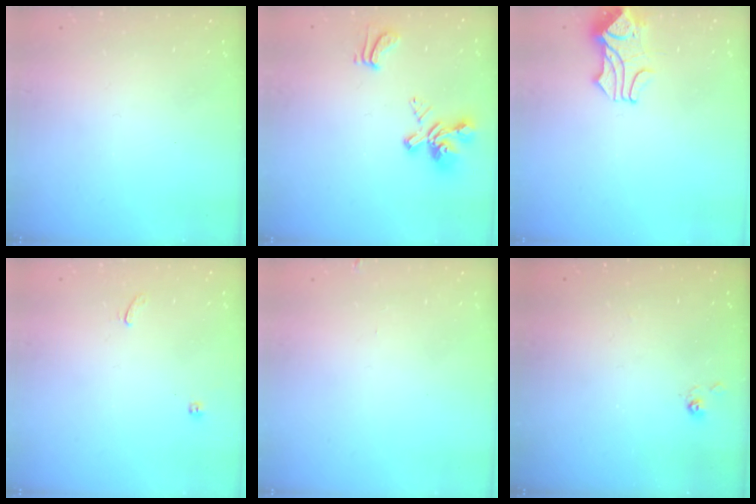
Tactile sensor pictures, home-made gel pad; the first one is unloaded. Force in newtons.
{"total": 3.8, "press": 3.5, "slide": 1.5}
{"total": 1.7, "press": 1.3, "slide": 1.0}
{"total": 1.1, "press": 0.7, "slide": 0.8}
{"total": 0.0}
{"total": 3.9, "press": 3.9, "slide": 0.3}